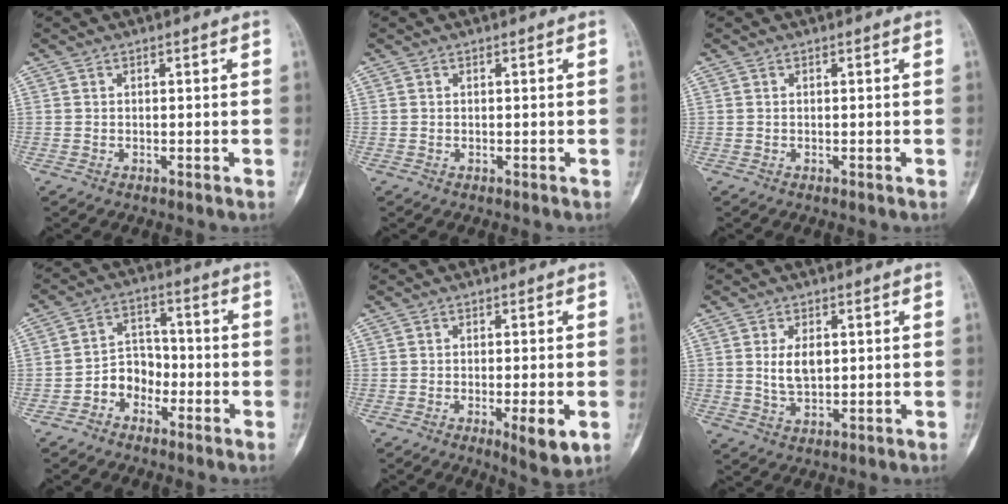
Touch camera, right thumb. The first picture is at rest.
{"total": 0.0}
{"total": 0.0}
{"total": 6.1, "force": [-3.0, 4.8, 2.5], "torque": [-0.012, 0.036, -0.063]}
{"total": 6.1, "force": [-1.9, 1.4, 5.7], "torque": [-0.081, -0.012, -0.023]}
{"total": 5.1, "force": [0.9, 2.9, 4.1], "torque": [-0.067, -0.009, 0.022]}